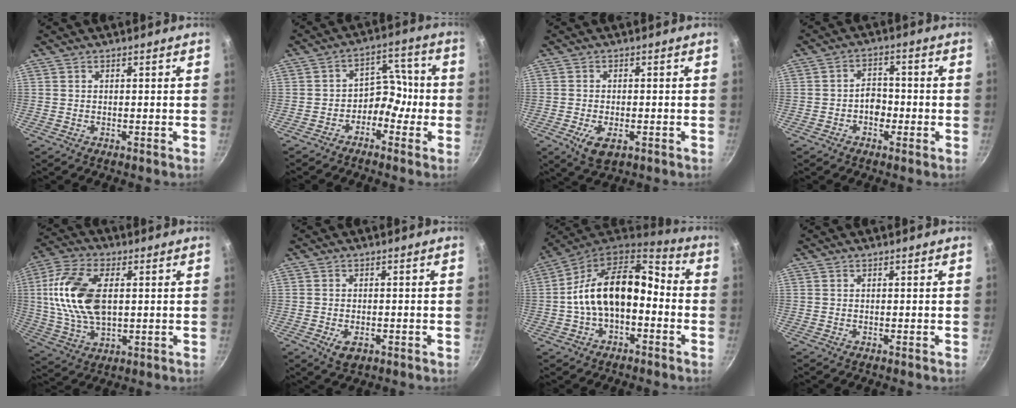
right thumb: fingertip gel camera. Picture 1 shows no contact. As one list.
[{"total": 6.9, "force": [-2.7, 5.1, 3.7], "torque": [-0.006, 0.050, -0.053]}, {"total": 5.3, "force": [-2.0, 2.8, 4.1], "torque": [-0.069, -0.002, -0.030]}, {"total": 4.3, "force": [-1.4, 3.1, 2.6], "torque": [-0.014, 0.019, -0.025]}, {"total": 16.3, "force": [2.3, 9.2, 13.2], "torque": [-0.250, 0.002, 0.040]}, {"total": 3.7, "force": [-1.4, 2.2, 2.6], "torque": [-0.041, 0.003, -0.018]}, {"total": 17.6, "force": [-2.1, 10.8, 13.8], "torque": [-0.214, 0.057, -0.049]}, {"total": 0.0}]